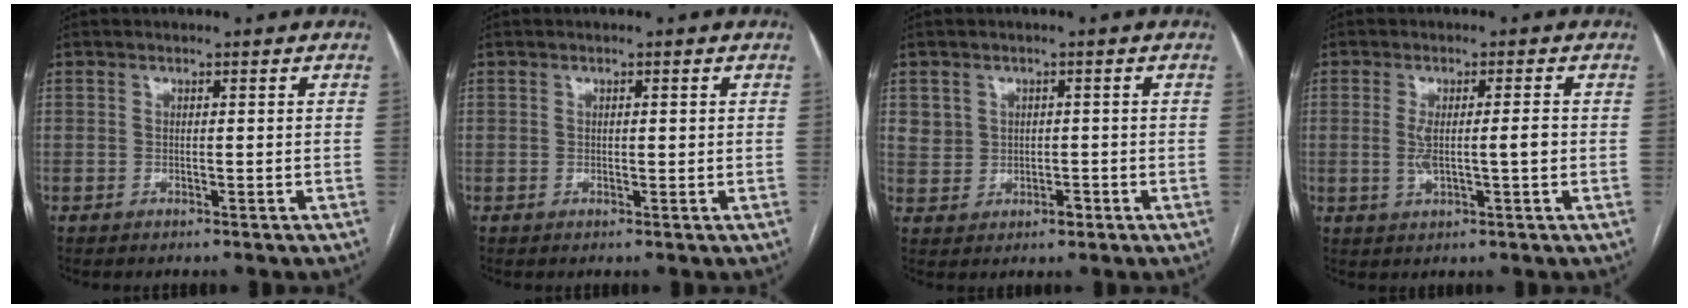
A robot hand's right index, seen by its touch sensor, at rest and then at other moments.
{"total": 0.6, "force": [0.2, 0.2, 0.6], "torque": [-0.009, 0.000, 0.004]}
{"total": 3.5, "force": [0.3, 3.3, 1.2], "torque": [-0.013, 0.009, 0.016]}
{"total": 4.5, "force": [-0.2, 0.6, 4.5], "torque": [-0.086, 0.003, 0.005]}